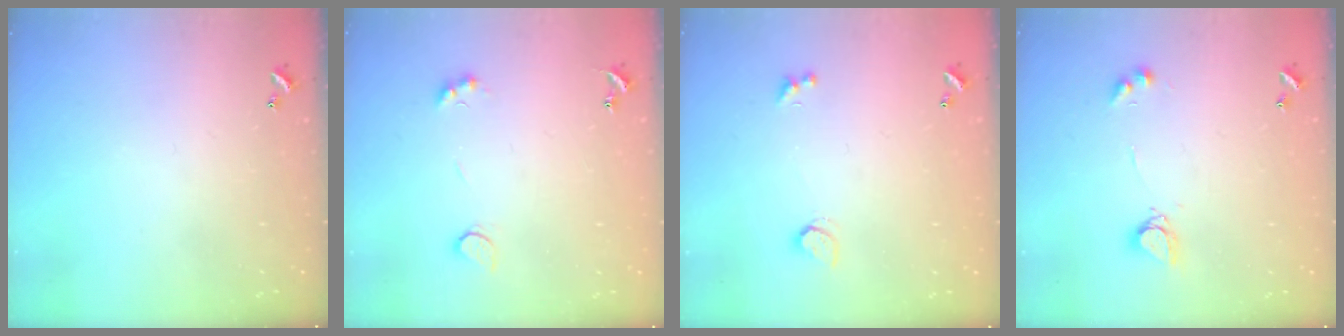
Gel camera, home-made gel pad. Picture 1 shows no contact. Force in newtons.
{"total": 3.7, "press": 3.4, "slide": 1.2}
{"total": 1.3, "press": 1.2, "slide": 0.4}
{"total": 4.9, "press": 4.9, "slide": 0.3}